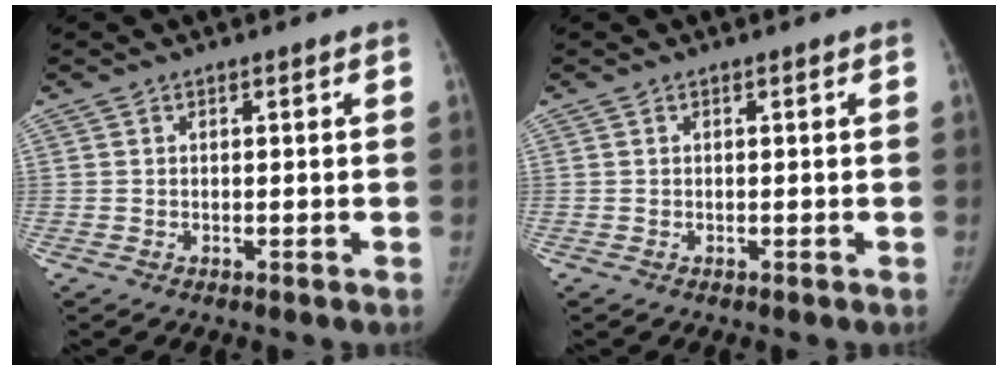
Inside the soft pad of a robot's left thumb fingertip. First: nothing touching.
{"total": 0.0}